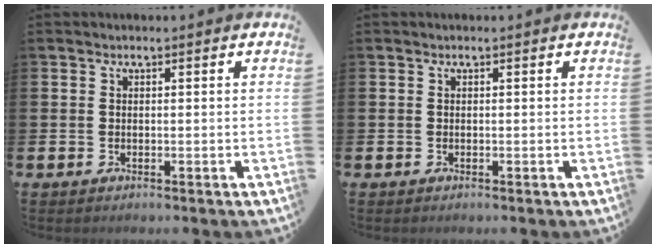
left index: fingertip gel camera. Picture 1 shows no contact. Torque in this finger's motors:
{"motor_torque": [0.00, 0.00, 0.00, 0.00]}